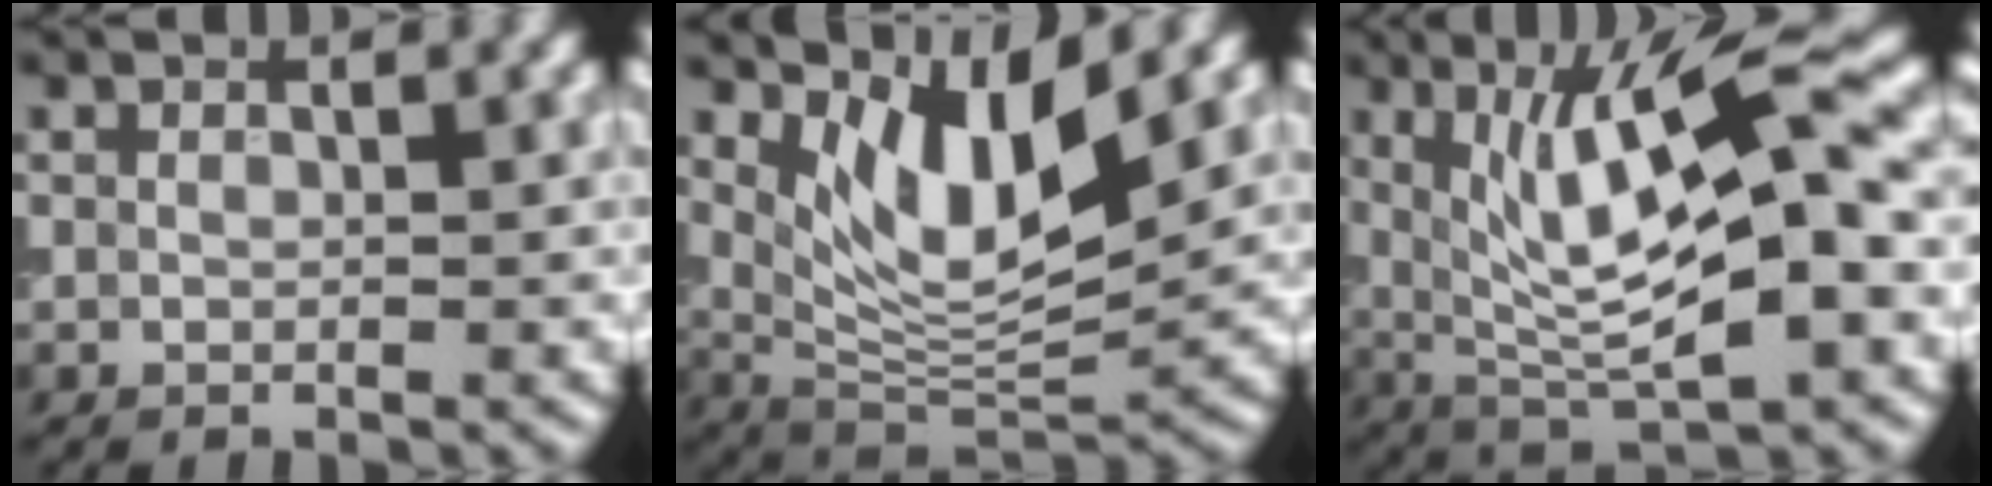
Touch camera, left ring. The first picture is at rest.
{"total": 7.1, "force": [3.5, 2.5, 5.6], "torque": [-0.105, -0.017, 0.069]}
{"total": 11.6, "force": [1.7, 2.8, 11.1], "torque": [-0.176, 0.007, 0.030]}